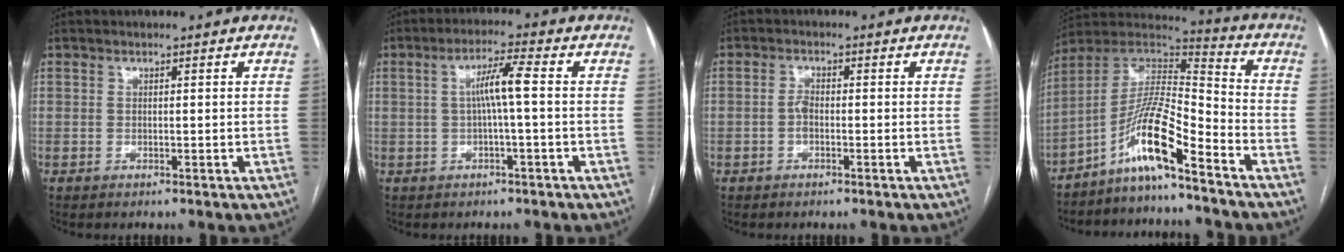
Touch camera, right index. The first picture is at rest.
{"total": 5.2, "force": [0.2, -0.1, 5.2], "torque": [-0.095, 0.012, 0.006]}
{"total": 1.8, "force": [-0.5, 0.9, 1.5], "torque": [-0.028, 0.004, -0.011]}
{"total": 12.1, "force": [-7.7, 0.9, 9.3], "torque": [-0.181, 0.016, -0.146]}